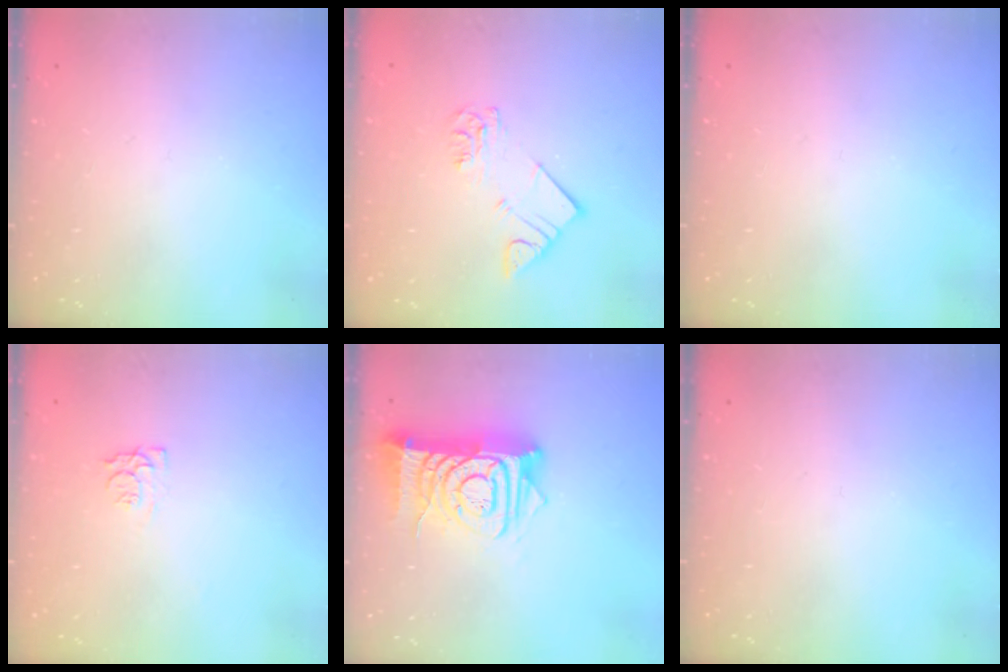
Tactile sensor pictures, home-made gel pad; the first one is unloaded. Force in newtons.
{"total": 5.9, "press": 5.9, "slide": 0.4}
{"total": 0.0}
{"total": 5.0, "press": 4.9, "slide": 0.5}
{"total": 14.5, "press": 14.4, "slide": 1.6}
{"total": 0.0}